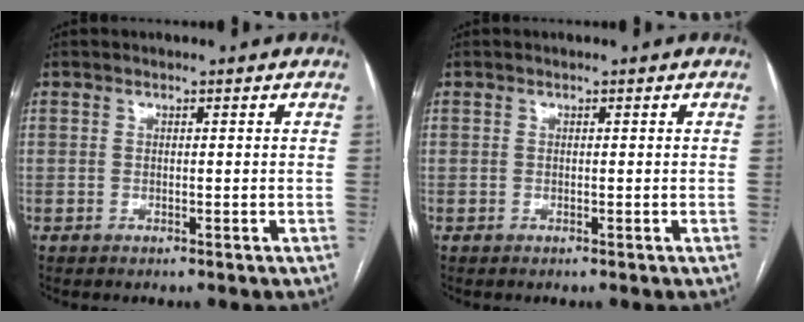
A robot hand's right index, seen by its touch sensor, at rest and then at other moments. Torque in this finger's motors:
{"motor_torque": [0.08, 0.08, 0.00, -0.02]}